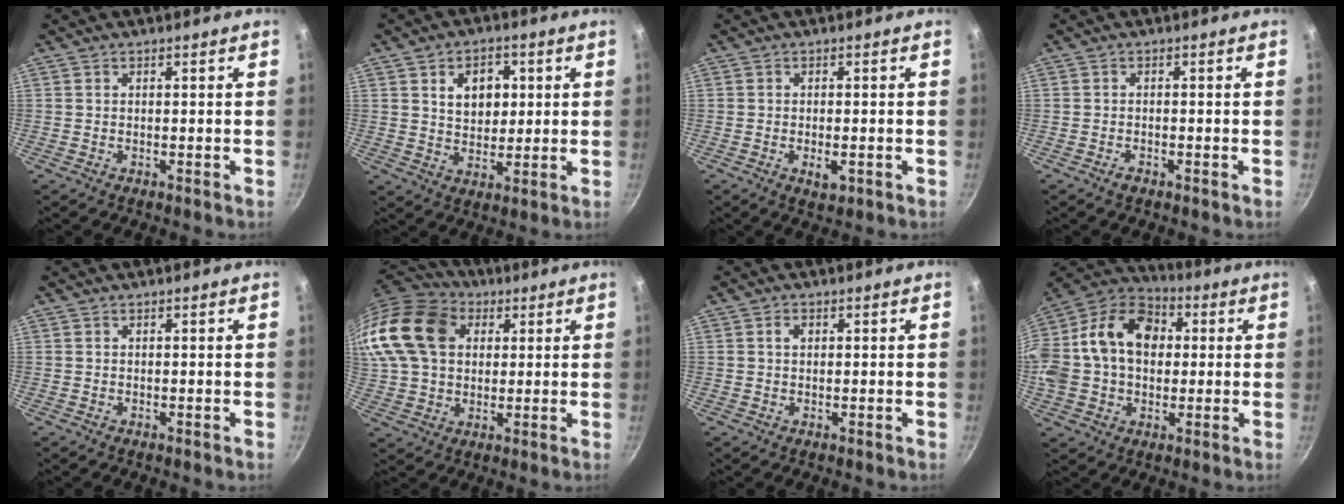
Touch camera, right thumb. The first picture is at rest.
{"total": 8.4, "force": [2.4, 6.1, 5.3], "torque": [-0.052, -0.006, 0.040]}
{"total": 3.0, "force": [-0.9, 1.4, 2.5], "torque": [-0.039, 0.000, -0.012]}
{"total": 1.2, "force": [-0.8, 0.4, 0.7], "torque": [-0.019, 0.008, -0.016]}
{"total": 0.0}
{"total": 21.3, "force": [6.2, 15.7, 12.9], "torque": [-0.262, 0.019, 0.107]}
{"total": 1.7, "force": [0.5, 1.2, 1.1], "torque": [-0.013, 0.004, 0.008]}
{"total": 22.4, "force": [2.3, 16.5, 14.9], "torque": [-0.264, 0.048, 0.026]}